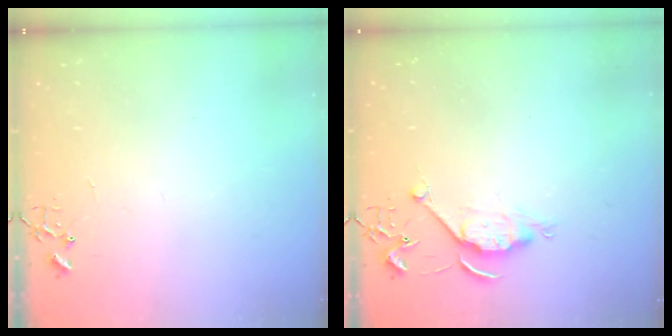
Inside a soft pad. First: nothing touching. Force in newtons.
{"total": 6.2, "press": 6.2, "slide": 0.5}